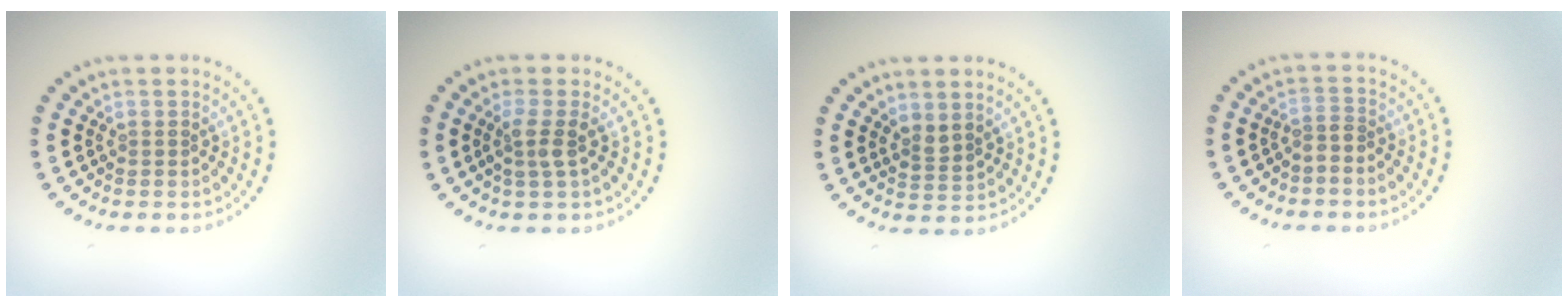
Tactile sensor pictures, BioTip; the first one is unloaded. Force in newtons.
{"total": 1.9, "press": 1.5, "slide": 1.2}
{"total": 1.6, "press": 1.3, "slide": 1.0}
{"total": 1.1, "press": 0.6, "slide": 0.9}